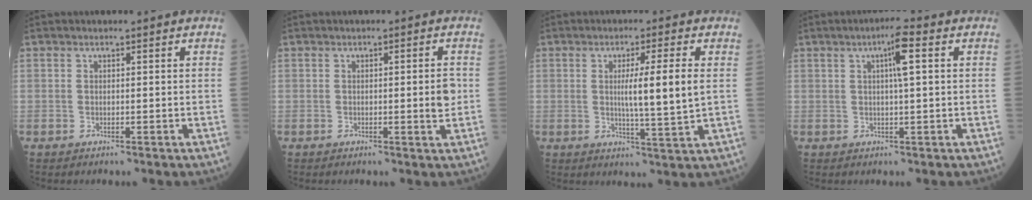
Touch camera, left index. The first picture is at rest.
{"total": 2.4, "force": [-0.2, 0.1, 2.4], "torque": [-0.030, -0.004, -0.006]}
{"total": 7.1, "force": [0.7, -0.8, 7.0], "torque": [-0.115, -0.014, 0.012]}
{"total": 4.1, "force": [1.1, -0.1, 4.0], "torque": [-0.064, 0.004, 0.014]}